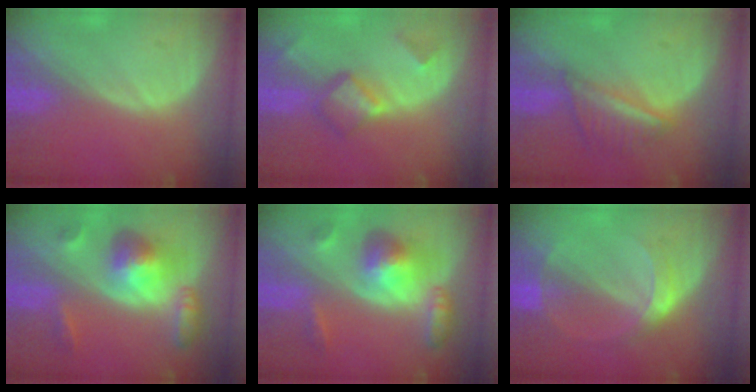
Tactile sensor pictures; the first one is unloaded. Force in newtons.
{"total": 5.3, "press": 5.0, "slide": 2.0}
{"total": 5.7, "press": 5.1, "slide": 2.5}
{"total": 8.2, "press": 8.2, "slide": 0.5}
{"total": 8.2, "press": 8.2, "slide": 0.6}
{"total": 5.2, "press": 4.7, "slide": 2.0}